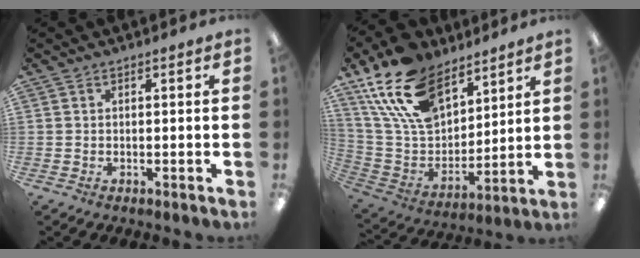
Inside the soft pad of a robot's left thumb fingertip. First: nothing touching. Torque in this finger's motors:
{"motor_torque": [1.19, 1.19, 1.38, -1.38, 0.39]}